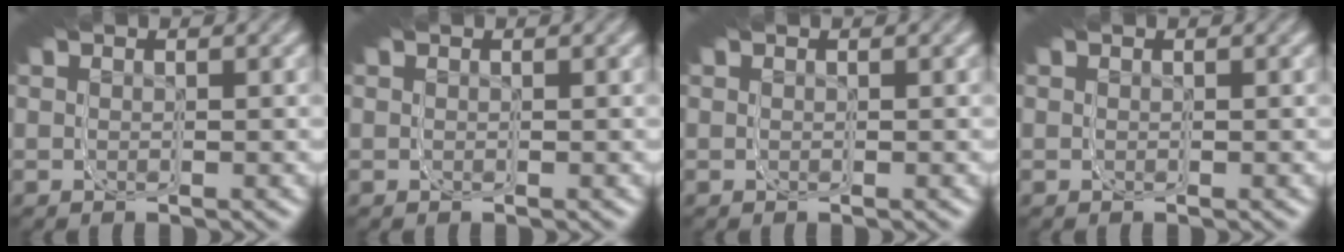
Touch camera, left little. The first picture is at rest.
{"total": 0.0}
{"total": 0.0}
{"total": 0.0}